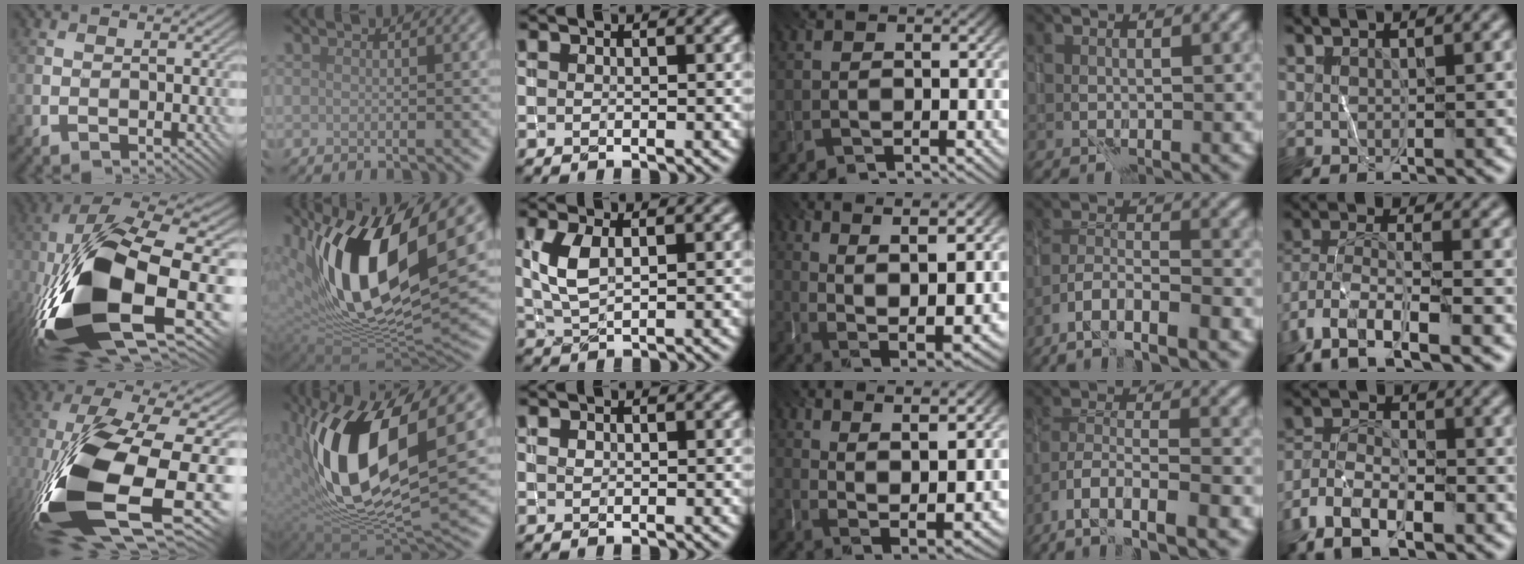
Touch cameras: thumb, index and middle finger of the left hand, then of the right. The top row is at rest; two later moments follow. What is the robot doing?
{"motion": "wrap", "object": "yarn"}